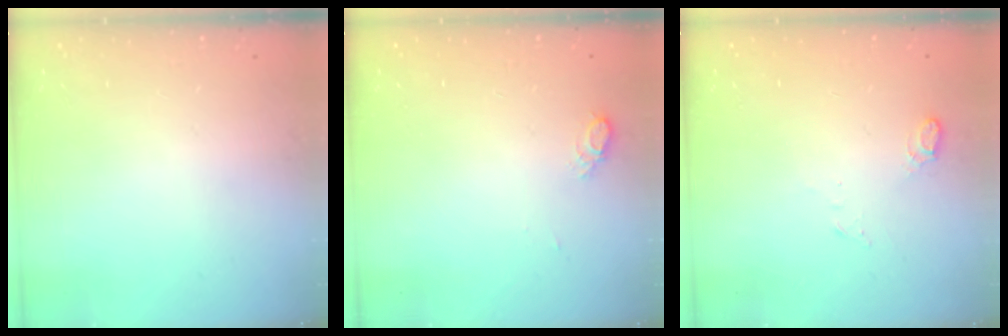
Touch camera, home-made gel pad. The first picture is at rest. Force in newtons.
{"total": 5.7, "press": 5.4, "slide": 1.9}
{"total": 5.2, "press": 5.2, "slide": 0.8}